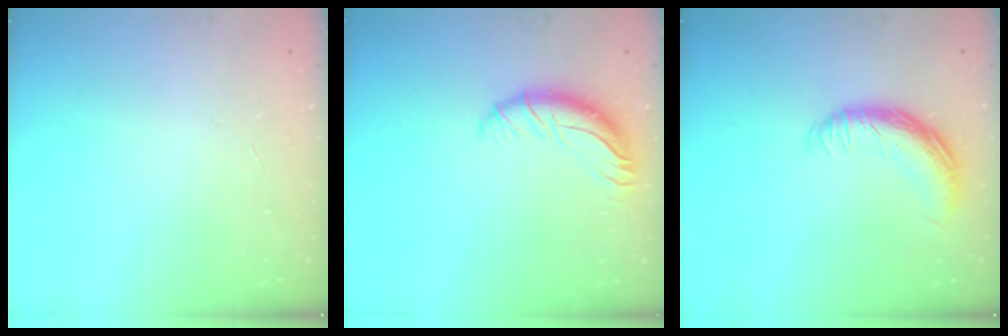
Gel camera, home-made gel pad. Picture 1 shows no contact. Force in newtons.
{"total": 10.4, "press": 10.1, "slide": 2.2}
{"total": 13.8, "press": 13.7, "slide": 0.9}